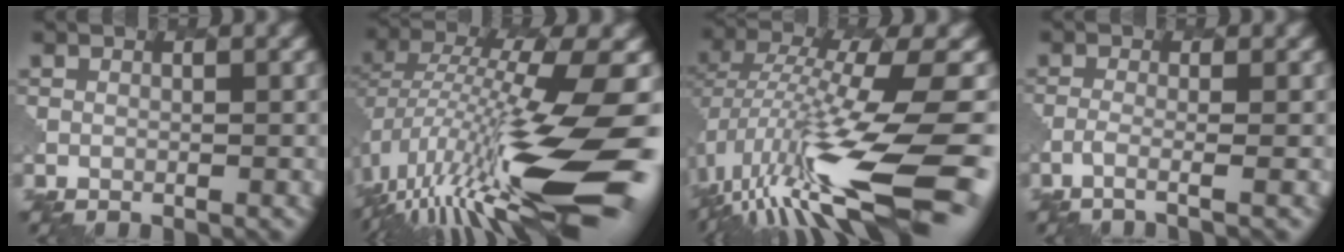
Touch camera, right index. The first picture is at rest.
{"total": 15.5, "force": [-4.6, 3.6, 14.4], "torque": [-0.273, 0.013, -0.079]}
{"total": 14.2, "force": [-5.0, 3.9, 12.8], "torque": [-0.254, 0.003, -0.078]}
{"total": 2.2, "force": [-1.1, 0.5, 1.8], "torque": [-0.021, 0.002, -0.045]}